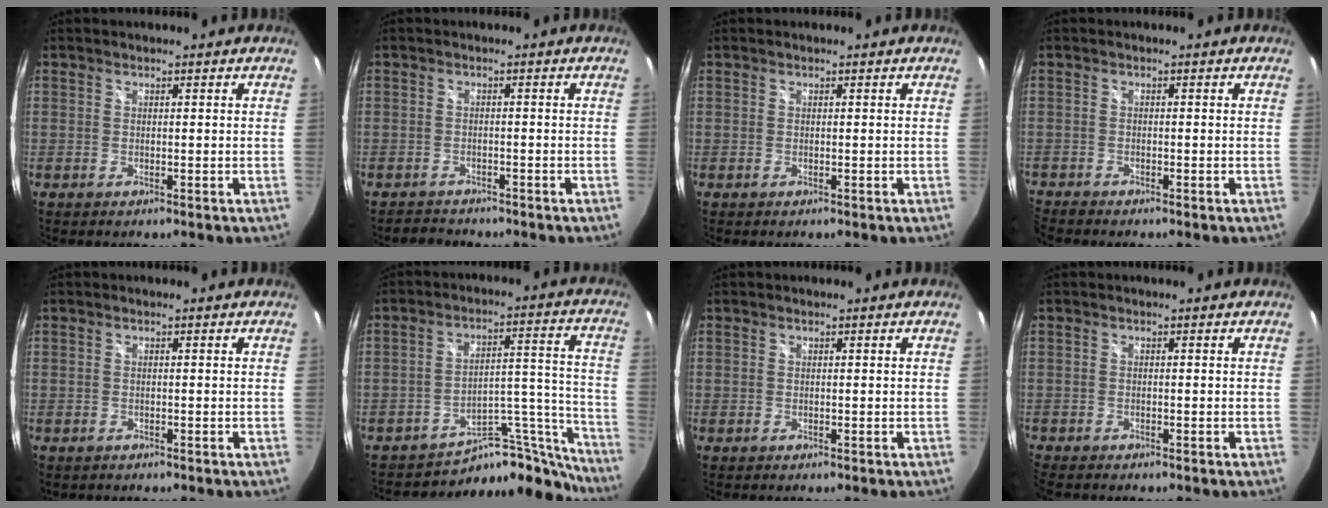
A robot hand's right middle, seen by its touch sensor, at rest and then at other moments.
{"total": 2.8, "force": [-2.6, 0.9, 0.0], "torque": [-0.009, 0.002, -0.046]}
{"total": 0.0}
{"total": 2.3, "force": [-2.3, 0.2, 0.1], "torque": [-0.012, -0.014, -0.051]}
{"total": 0.7, "force": [-0.5, 0.5, 0.1], "torque": [-0.005, -0.003, -0.007]}
{"total": 17.3, "force": [-15.8, 5.5, 4.4], "torque": [-0.045, 0.056, -0.224]}
{"total": 0.0}
{"total": 2.0, "force": [-1.9, 0.4, 0.5], "torque": [-0.017, -0.013, -0.040]}